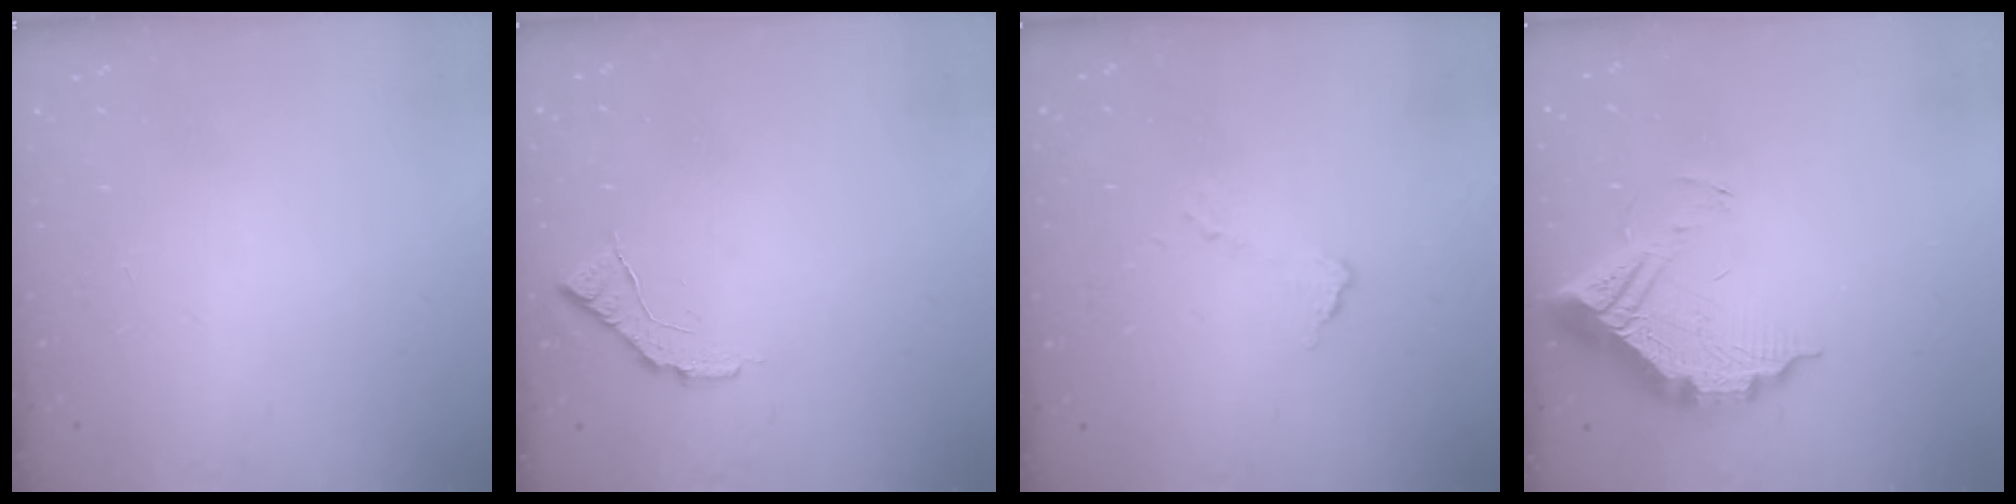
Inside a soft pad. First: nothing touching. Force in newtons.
{"total": 6.7, "press": 6.7, "slide": 0.6}
{"total": 4.8, "press": 4.8, "slide": 0.2}
{"total": 12.0, "press": 12.0, "slide": 1.1}